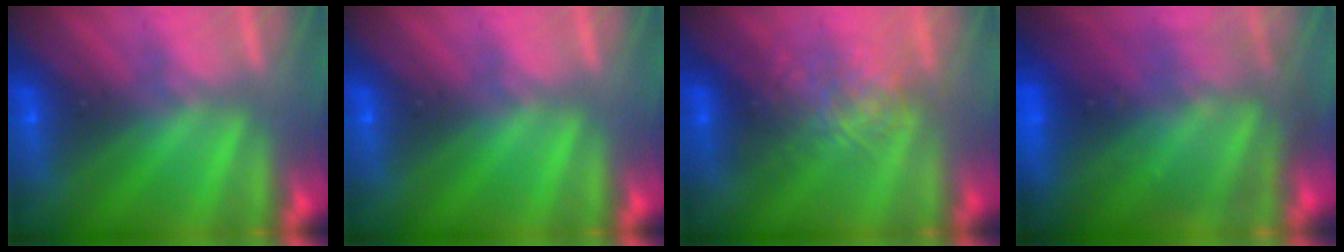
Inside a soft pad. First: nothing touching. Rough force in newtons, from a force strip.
{"total": 0.0}
{"total": 2.5}
{"total": 9.6}